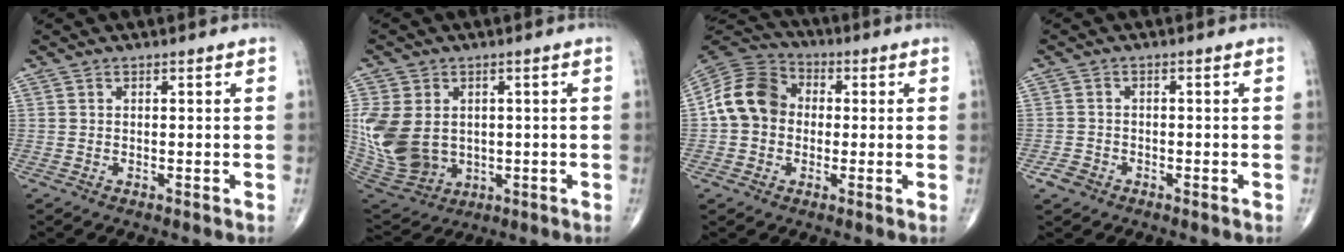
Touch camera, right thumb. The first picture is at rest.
{"total": 16.5, "force": [0.5, 12.6, 10.6], "torque": [-0.235, -0.009, 0.039]}
{"total": 11.6, "force": [0.1, 9.7, 6.5], "torque": [-0.106, 0.033, -0.012]}
{"total": 2.5, "force": [-1.5, 1.9, 0.7], "torque": [-0.011, 0.009, -0.027]}